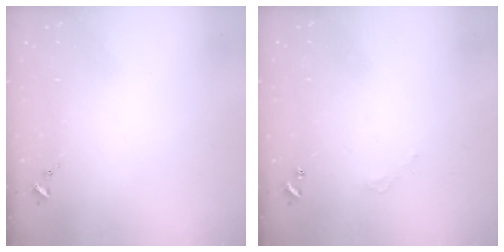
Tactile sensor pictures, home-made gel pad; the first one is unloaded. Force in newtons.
{"total": 2.7, "press": 2.7, "slide": 0.2}